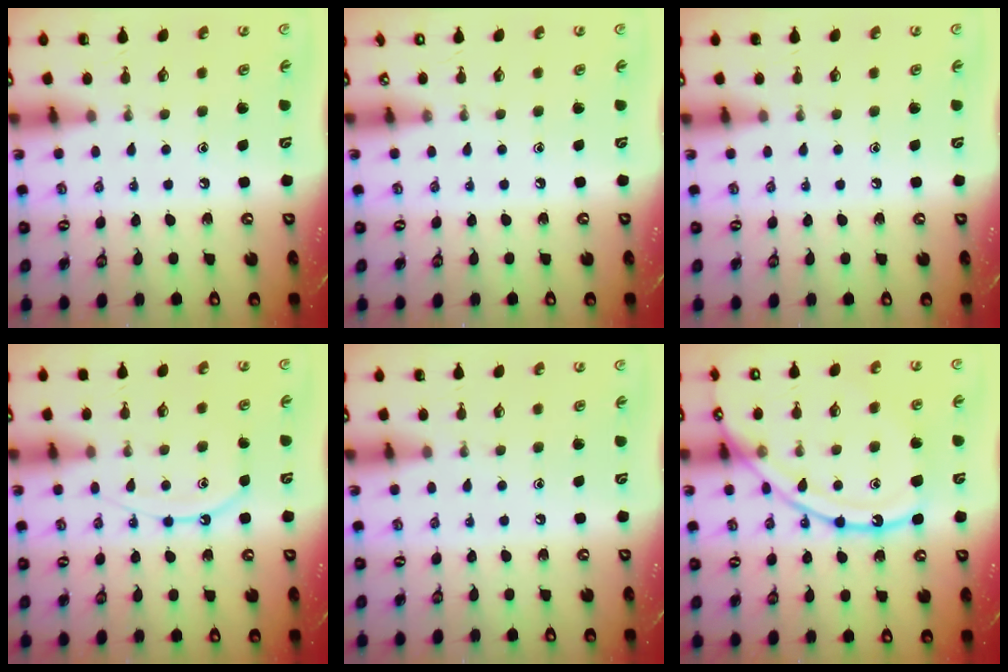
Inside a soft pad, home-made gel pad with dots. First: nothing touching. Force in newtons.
{"total": 0.0}
{"total": 0.0}
{"total": 9.4, "press": 9.3, "slide": 1.0}
{"total": 0.0}
{"total": 16.9, "press": 16.8, "slide": 1.6}